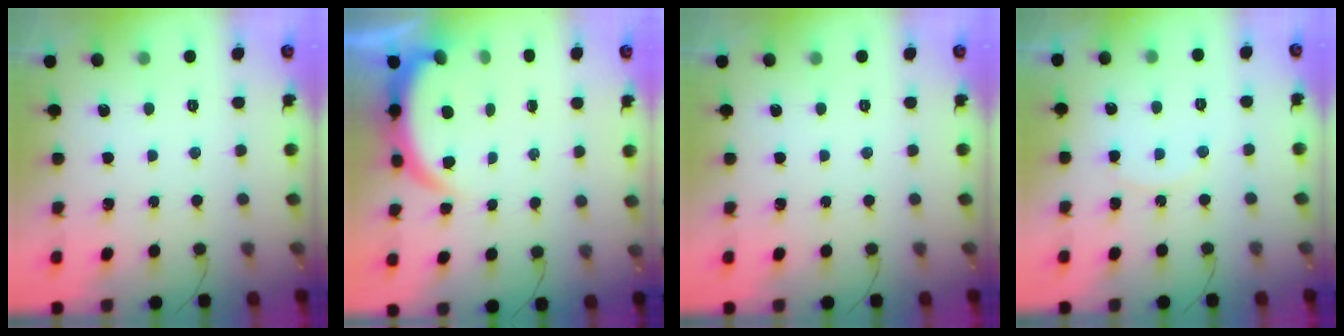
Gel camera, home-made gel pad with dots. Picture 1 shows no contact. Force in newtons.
{"total": 4.7, "press": 4.7, "slide": 0.4}
{"total": 0.0}
{"total": 5.3, "press": 5.2, "slide": 0.5}